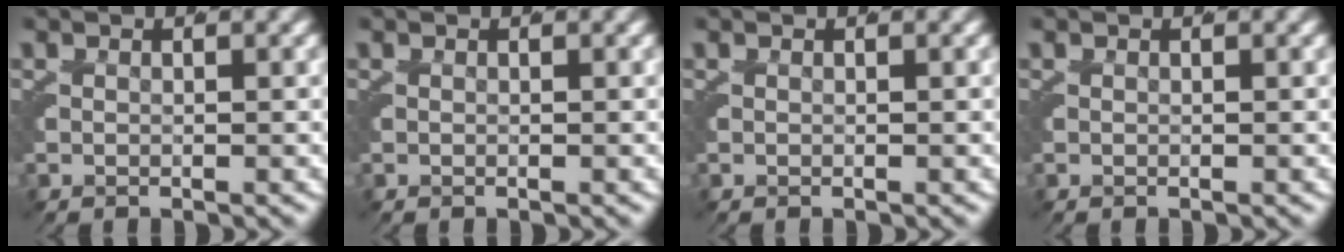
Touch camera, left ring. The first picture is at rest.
{"total": 0.0}
{"total": 0.0}
{"total": 0.0}